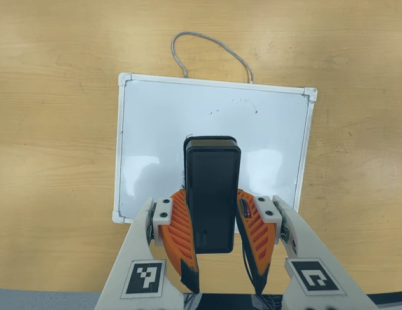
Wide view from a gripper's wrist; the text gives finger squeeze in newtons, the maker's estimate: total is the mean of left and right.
{"total": 8.4, "left": 6.8, "right": 9.9}